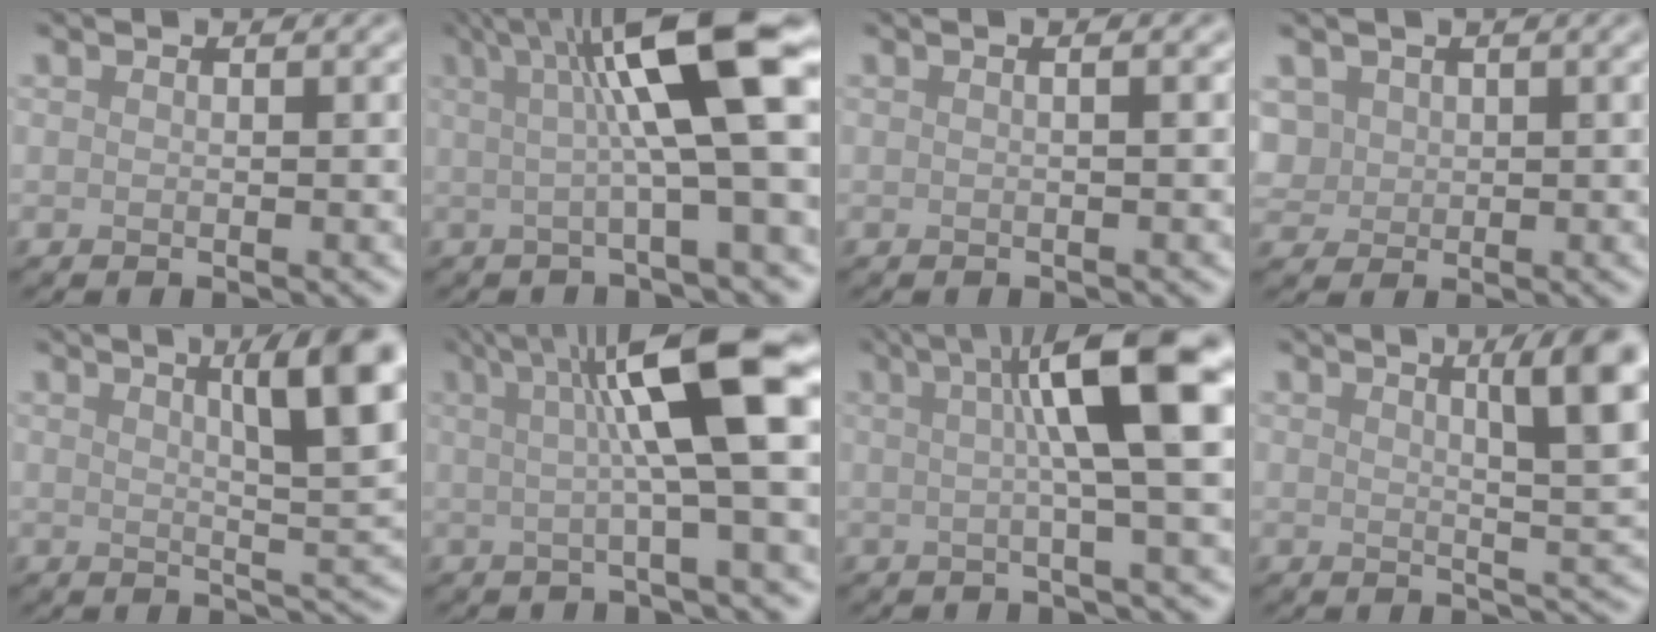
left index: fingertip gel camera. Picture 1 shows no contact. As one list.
[{"total": 10.9, "force": [2.3, 2.0, 10.4], "torque": [-0.142, 0.012, 0.032]}, {"total": 1.7, "force": [0.4, 0.7, 1.4], "torque": [-0.009, 0.003, -0.016]}, {"total": 1.6, "force": [0.6, 1.4, 0.3], "torque": [-0.023, -0.001, 0.017]}, {"total": 9.0, "force": [3.6, 1.9, 8.1], "torque": [-0.098, 0.015, 0.051]}, {"total": 10.1, "force": [2.2, 1.7, 9.7], "torque": [-0.132, 0.012, 0.032]}, {"total": 9.2, "force": [2.1, 1.4, 8.8], "torque": [-0.113, 0.016, 0.027]}, {"total": 8.1, "force": [3.2, 1.7, 7.2], "torque": [-0.076, 0.017, 0.042]}]